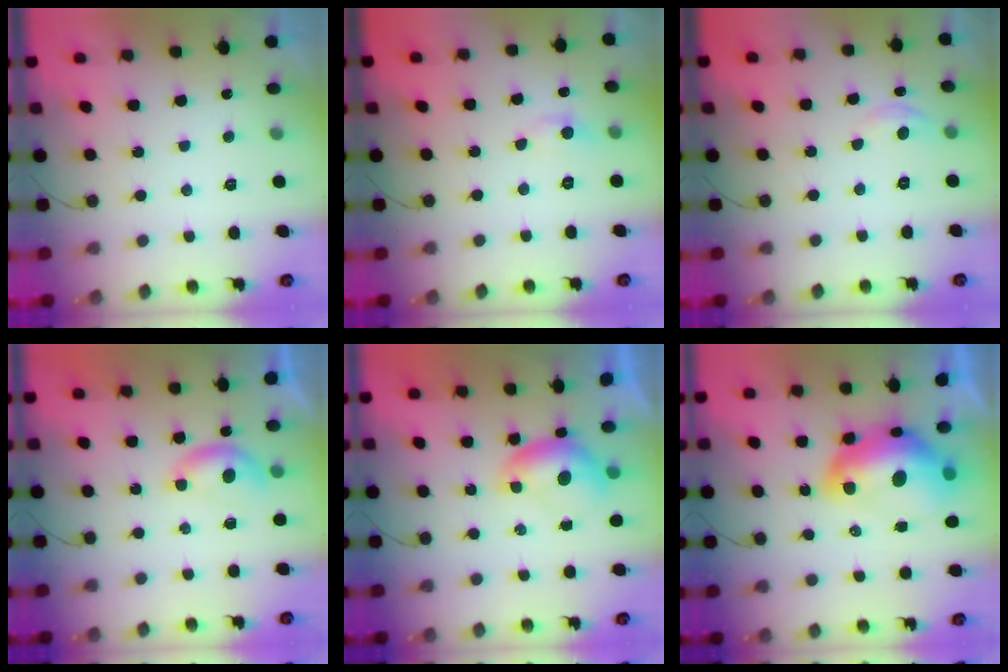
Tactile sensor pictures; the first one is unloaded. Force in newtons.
{"total": 4.9, "press": 4.9, "slide": 0.6}
{"total": 3.9, "press": 3.9, "slide": 0.6}
{"total": 4.5, "press": 4.5, "slide": 0.6}
{"total": 6.5, "press": 6.5, "slide": 0.7}
{"total": 18.0, "press": 18.0, "slide": 1.5}